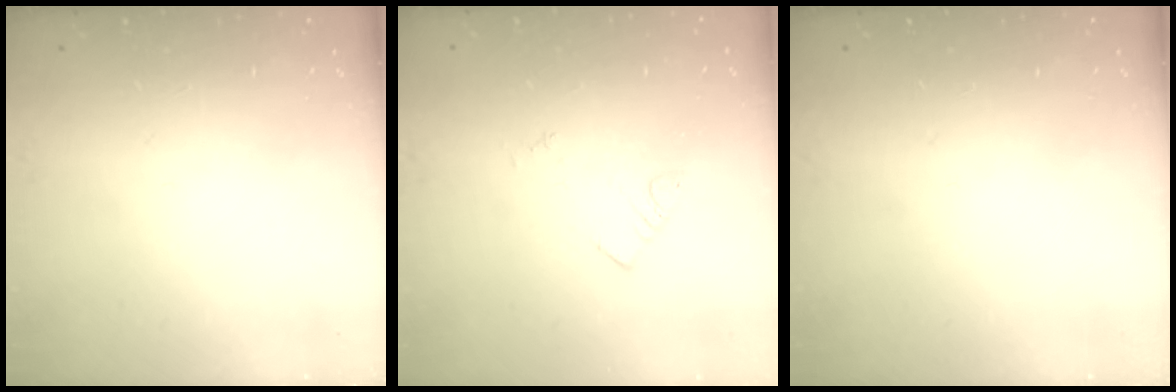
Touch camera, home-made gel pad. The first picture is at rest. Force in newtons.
{"total": 2.1, "press": 2.0, "slide": 0.4}
{"total": 0.0}